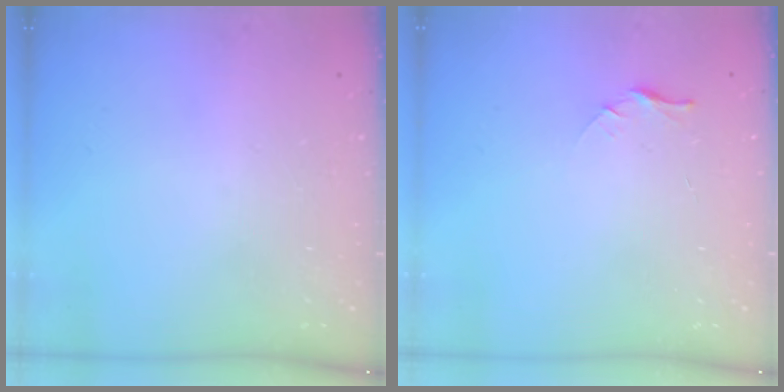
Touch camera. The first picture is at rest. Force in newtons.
{"total": 4.5, "press": 4.4, "slide": 0.4}